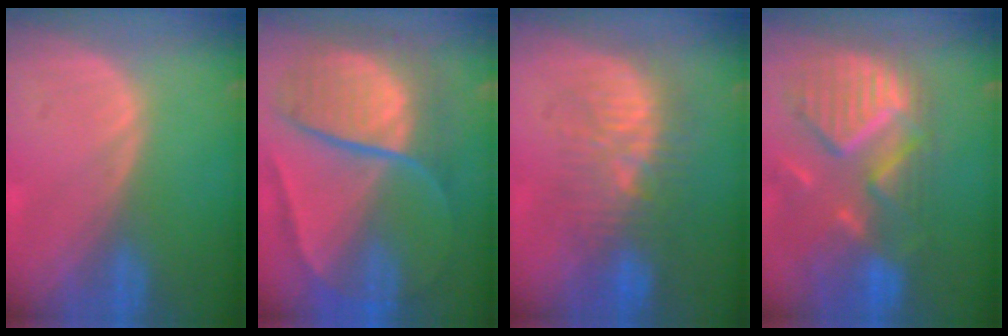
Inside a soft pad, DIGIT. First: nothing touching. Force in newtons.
{"total": 10.7, "press": 10.6, "slide": 1.0}
{"total": 9.1, "press": 8.6, "slide": 2.8}
{"total": 11.7, "press": 10.3, "slide": 5.6}